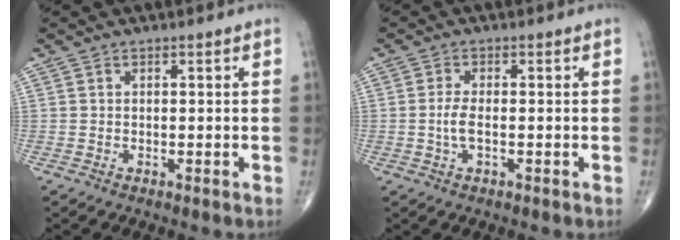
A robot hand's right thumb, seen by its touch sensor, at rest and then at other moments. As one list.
[{"total": 3.0, "force": [-0.5, 1.0, 2.8], "torque": [-0.064, 0.000, -0.011]}]